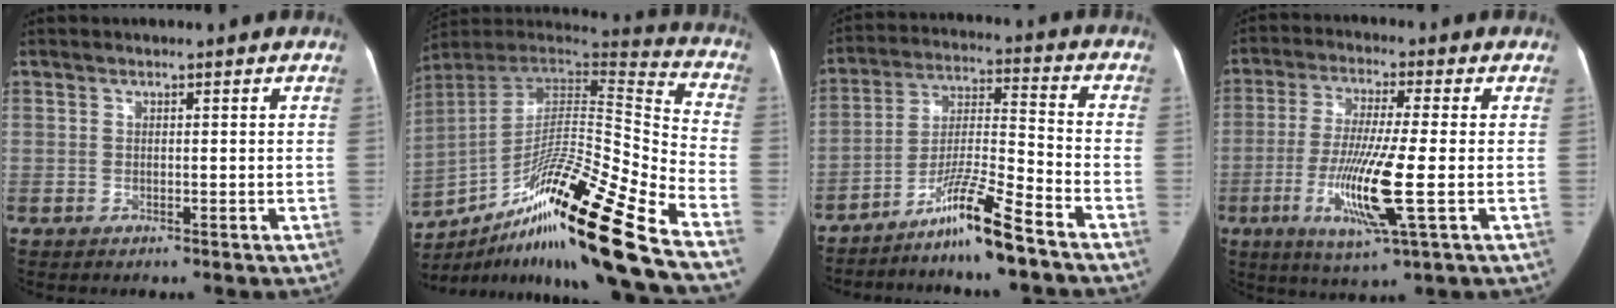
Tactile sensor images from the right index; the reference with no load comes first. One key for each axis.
{"total": 29.5, "fx": -18.5, "fy": 0.9, "fz": 22.9, "tx": -0.330, "ty": -0.014, "tz": -0.318}
{"total": 10.6, "fx": -7.9, "fy": -0.8, "fz": 7.0, "tx": -0.131, "ty": -0.010, "tz": -0.142}
{"total": 11.9, "fx": -2.9, "fy": 0.1, "fz": 11.6, "tx": -0.231, "ty": -0.023, "tz": -0.058}